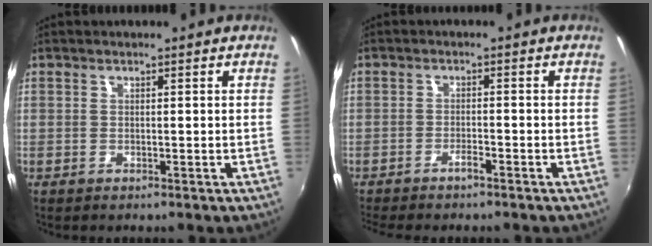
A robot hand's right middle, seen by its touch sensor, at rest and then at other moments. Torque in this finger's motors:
{"motor_torque": [1.07, -1.07, 0.33, 0.08]}